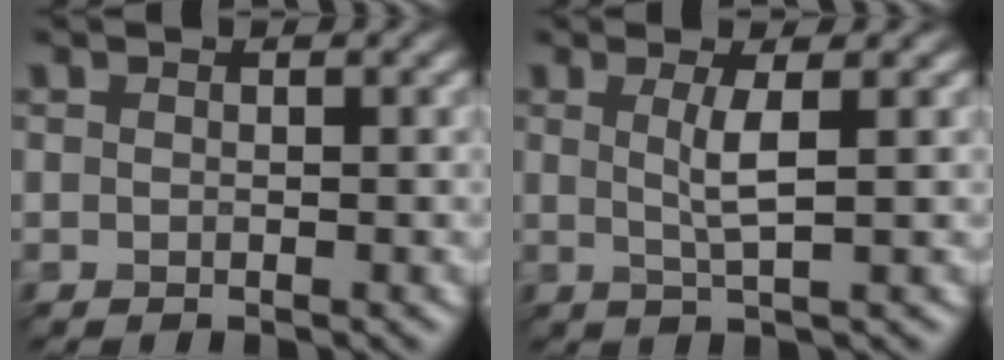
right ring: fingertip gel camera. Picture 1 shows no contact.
{"total": 1.5, "force": [0.0, -0.7, 1.3], "torque": [-0.060, -0.002, 0.024]}